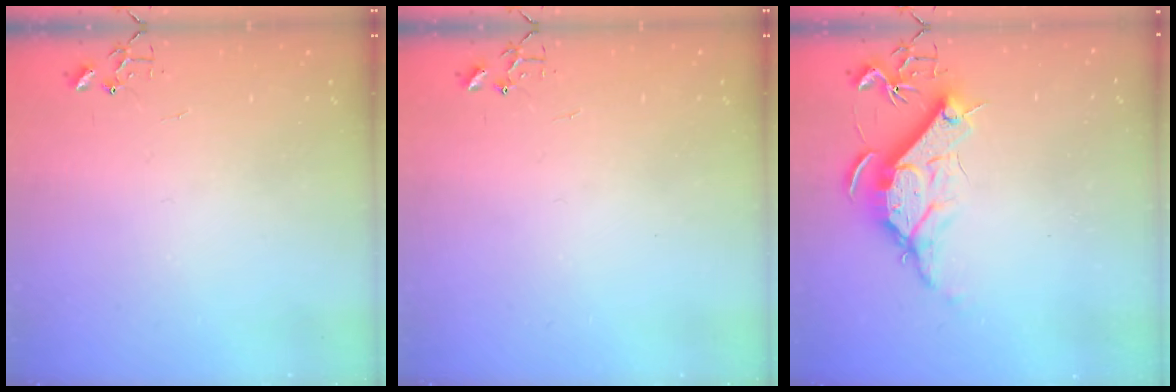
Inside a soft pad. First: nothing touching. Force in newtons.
{"total": 0.0}
{"total": 12.5, "press": 12.5, "slide": 1.1}